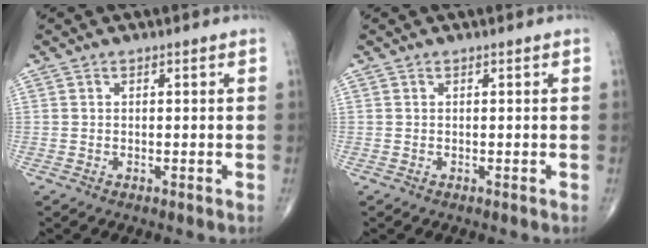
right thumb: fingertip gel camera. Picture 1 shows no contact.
{"total": 0.0}